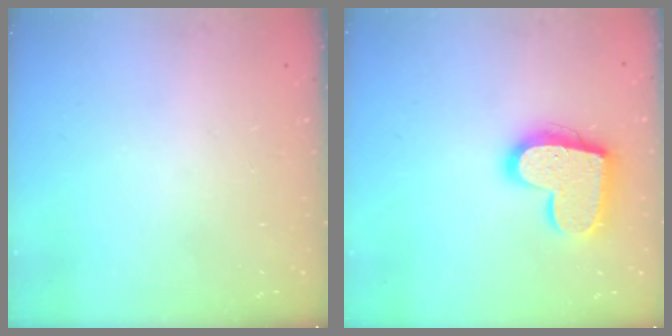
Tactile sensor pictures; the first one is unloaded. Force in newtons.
{"total": 17.6, "press": 17.5, "slide": 1.3}